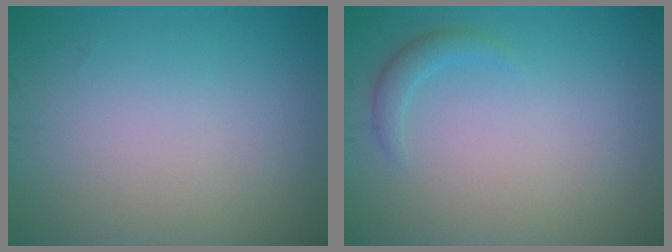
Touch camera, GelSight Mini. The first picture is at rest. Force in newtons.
{"total": 1.3, "press": 1.3, "slide": 0.2}